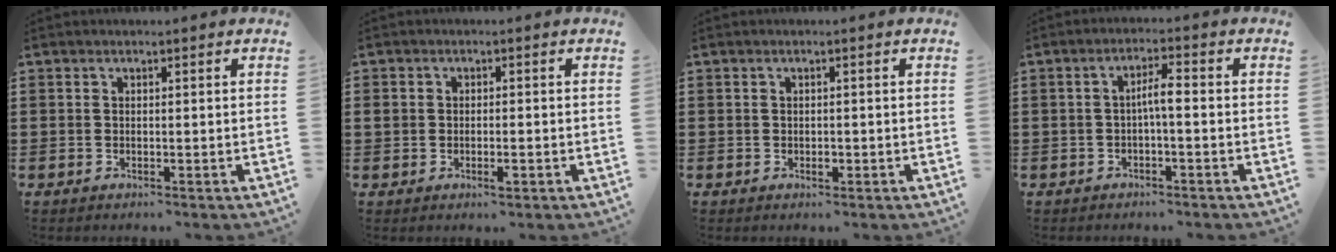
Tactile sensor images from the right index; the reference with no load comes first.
{"total": 1.9, "force": [-0.6, 1.1, 1.4], "torque": [-0.029, 0.001, -0.011]}
{"total": 1.0, "force": [-0.3, 0.6, 0.7], "torque": [-0.014, -0.002, -0.005]}
{"total": 3.1, "force": [-0.5, 0.5, 3.1], "torque": [-0.059, 0.005, -0.012]}